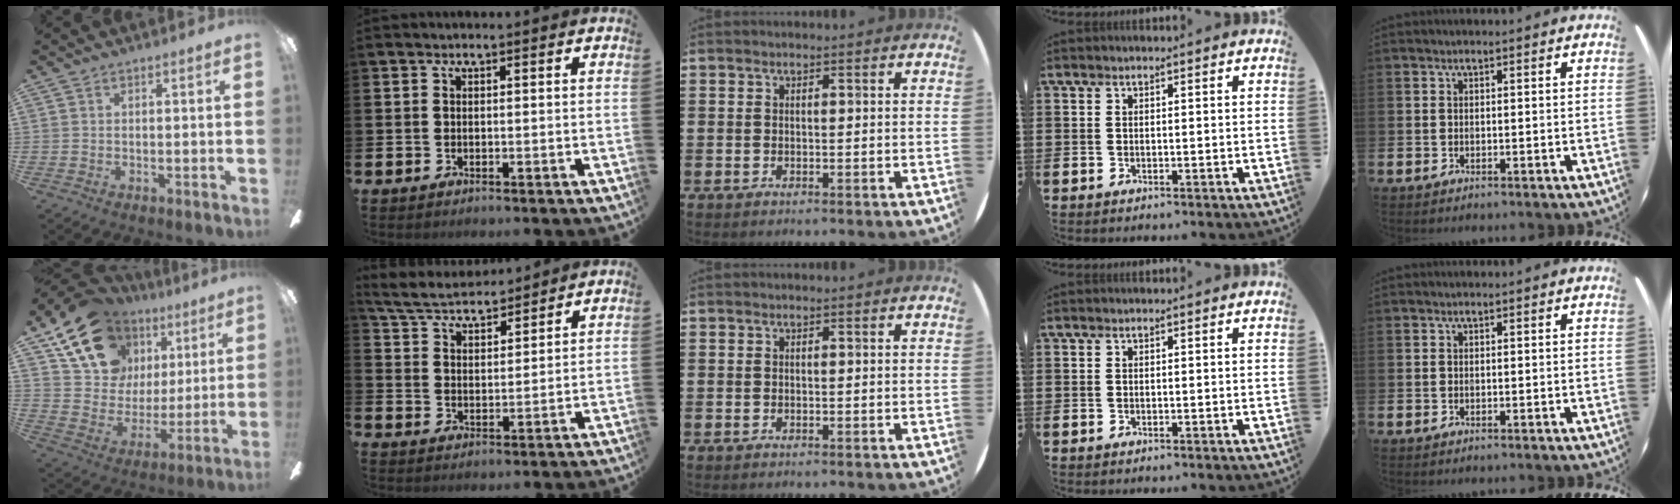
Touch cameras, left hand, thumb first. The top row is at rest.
{"thumb": {"total": 19.6, "force": [11.5, 13.8, 7.9], "torque": [-0.146, -0.052, 0.219]}, "index": {"total": 5.3, "force": [5.2, 0.9, 0.7], "torque": [-0.039, -0.028, 0.092]}}